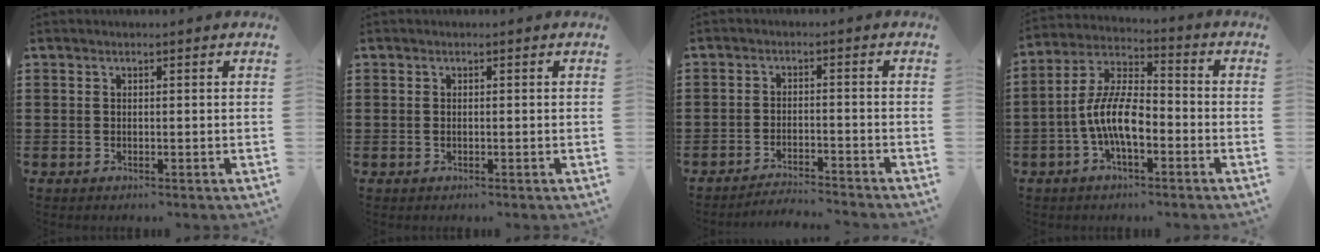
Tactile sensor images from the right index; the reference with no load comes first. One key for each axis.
{"total": 0.0}
{"total": 2.8, "fx": -2.8, "fy": -0.2, "fz": 0.1, "tx": -0.007, "ty": 0.000, "tz": -0.059}
{"total": 9.5, "fx": -3.1, "fy": 3.8, "fz": 8.1, "tx": -0.193, "ty": -0.007, "tz": -0.065}